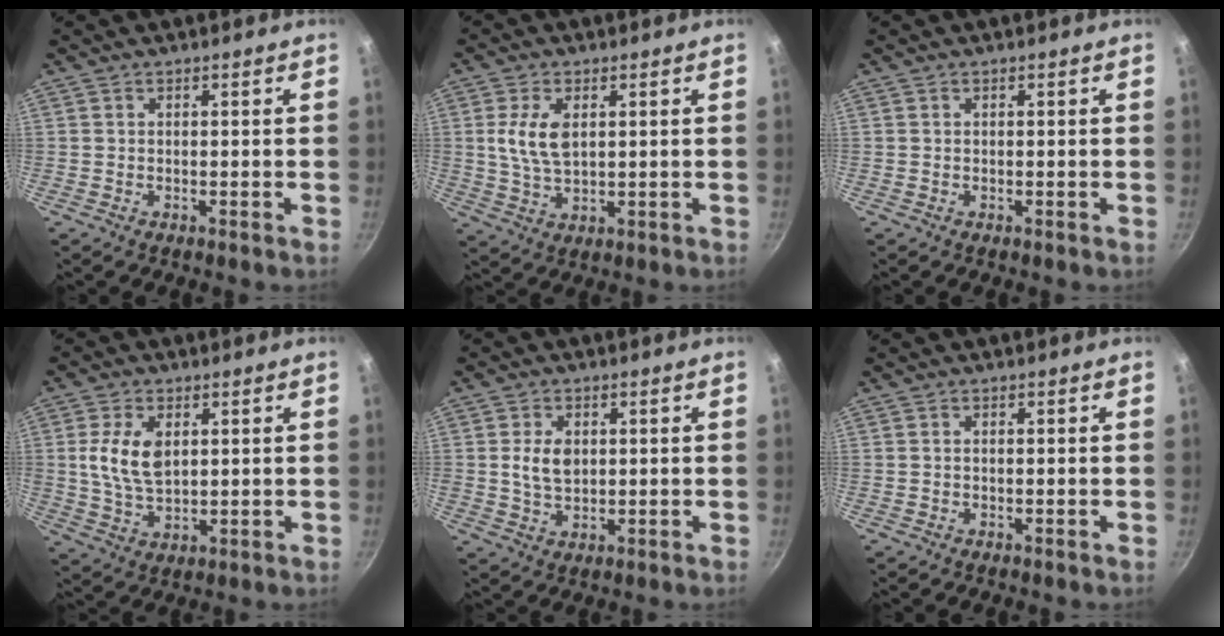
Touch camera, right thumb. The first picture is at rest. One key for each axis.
{"total": 7.5, "fx": 1.7, "fy": 4.0, "fz": 6.1, "tx": -0.117, "ty": -0.007, "tz": 0.033}
{"total": 0.0}
{"total": 9.0, "fx": 1.9, "fy": 5.4, "fz": 7.0, "tx": -0.131, "ty": -0.011, "tz": 0.038}
{"total": 5.5, "fx": 0.8, "fy": 3.8, "fz": 3.9, "tx": -0.061, "ty": -0.004, "tz": 0.016}
{"total": 0.0}